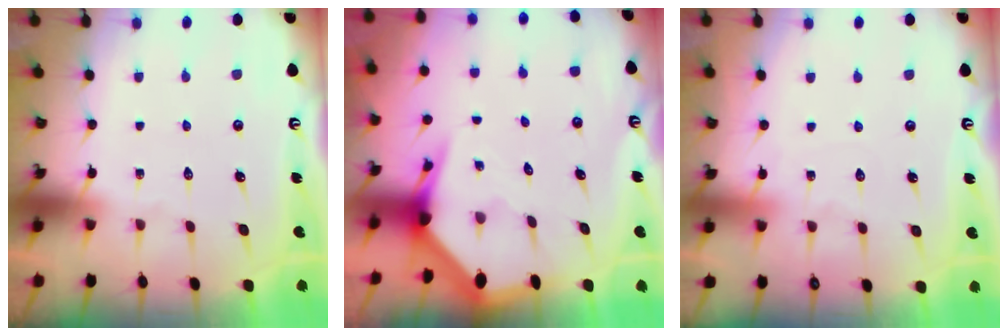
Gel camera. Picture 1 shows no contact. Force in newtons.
{"total": 4.0, "press": 4.0, "slide": 0.6}
{"total": 4.2, "press": 4.1, "slide": 0.5}